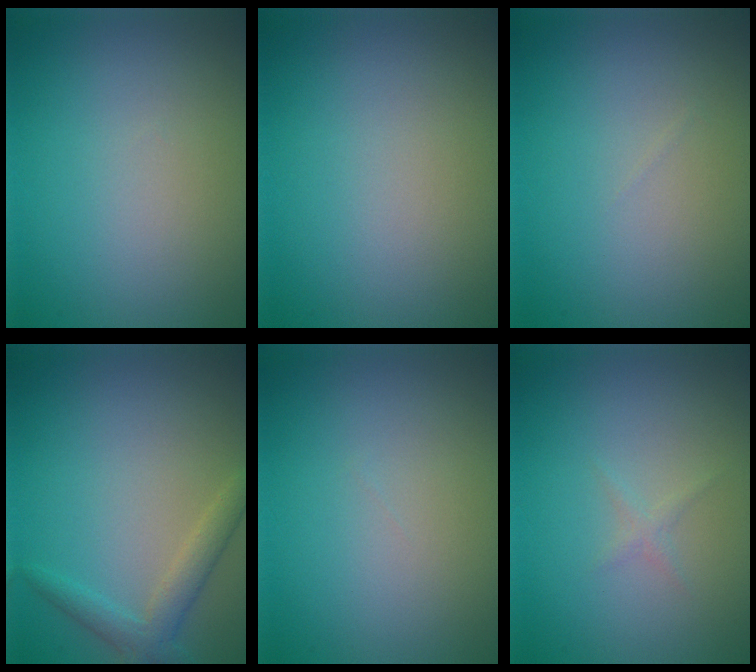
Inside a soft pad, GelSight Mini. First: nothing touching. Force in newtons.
{"total": 0.0}
{"total": 0.0}
{"total": 2.6, "press": 2.6, "slide": 0.1}
{"total": 0.0}
{"total": 0.6, "press": 0.6, "slide": 0.0}